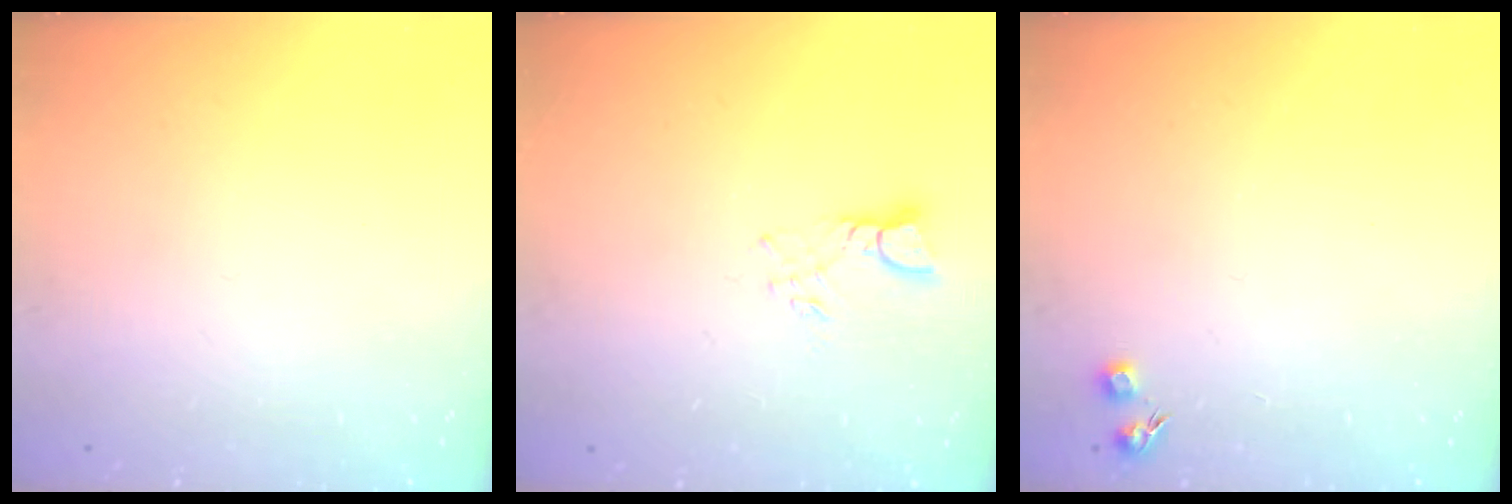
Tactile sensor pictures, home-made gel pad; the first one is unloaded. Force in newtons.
{"total": 3.3, "press": 3.3, "slide": 0.3}
{"total": 4.6, "press": 4.5, "slide": 0.7}